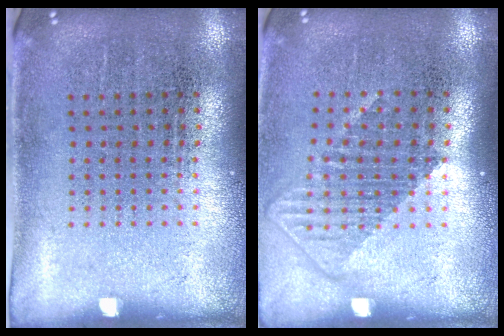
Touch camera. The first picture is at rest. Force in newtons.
{"total": 1.3, "press": 1.0, "slide": 0.8}